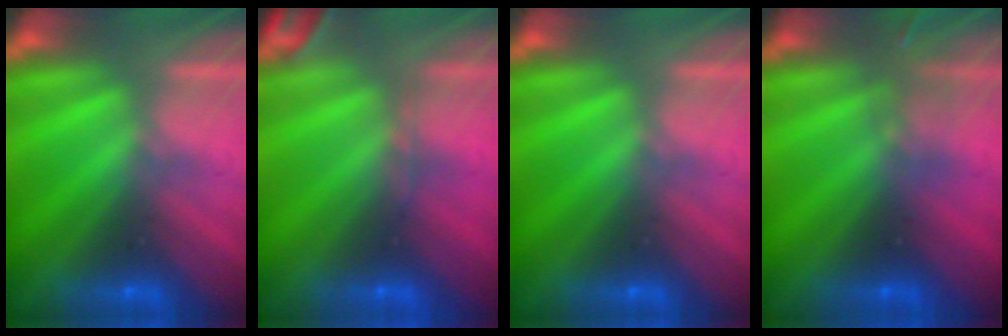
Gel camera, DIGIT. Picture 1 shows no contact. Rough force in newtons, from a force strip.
{"total": 2.8}
{"total": 0.0}
{"total": 2.7}